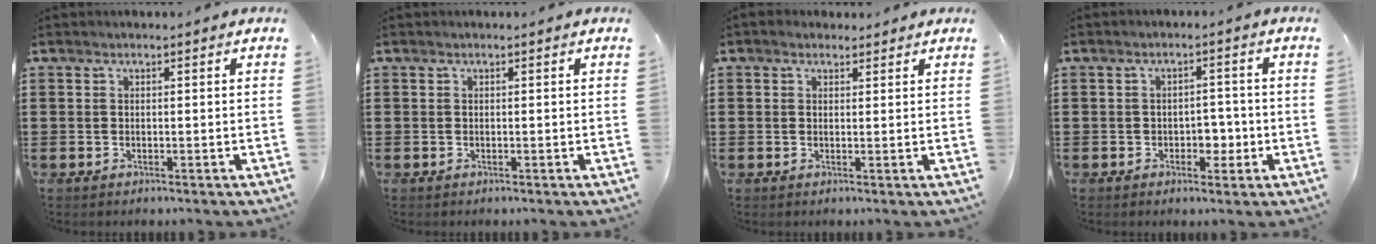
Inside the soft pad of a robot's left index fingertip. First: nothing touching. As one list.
[{"total": 0.0}, {"total": 1.4, "force": [1.1, 0.9, 0.2], "torque": [0.000, 0.003, 0.018]}, {"total": 3.5, "force": [-1.1, 2.5, 2.3], "torque": [-0.032, -0.003, -0.028]}]